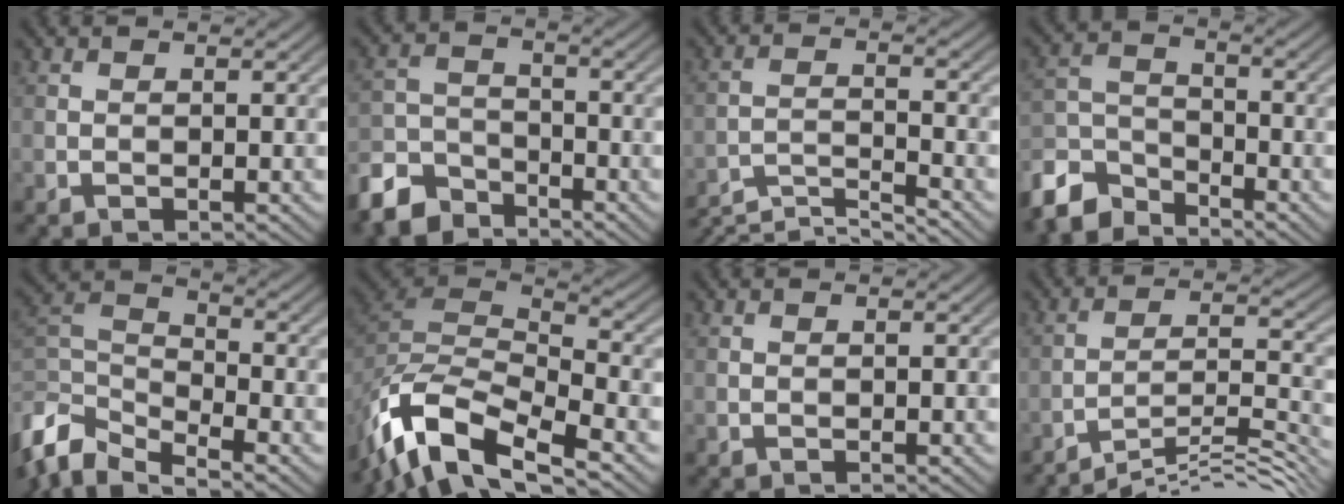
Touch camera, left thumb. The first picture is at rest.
{"total": 7.8, "force": [-6.2, 3.8, 2.8], "torque": [-0.069, -0.008, -0.137]}
{"total": 6.5, "force": [-5.8, 1.1, 2.8], "torque": [-0.063, -0.007, -0.103]}
{"total": 8.1, "force": [-6.8, 3.4, 2.9], "torque": [-0.071, -0.006, -0.151]}
{"total": 8.7, "force": [-6.1, 3.6, 5.1], "torque": [-0.118, -0.016, -0.134]}
{"total": 12.2, "force": [-8.2, 4.4, 7.8], "torque": [-0.170, -0.005, -0.160]}
{"total": 0.0}
{"total": 10.8, "force": [-9.2, 1.5, 5.6], "torque": [-0.098, 0.016, -0.144]}